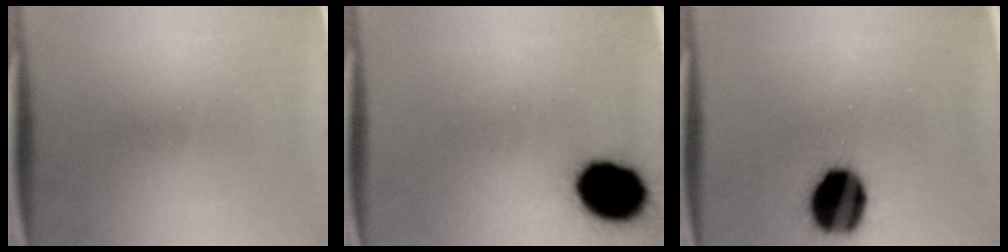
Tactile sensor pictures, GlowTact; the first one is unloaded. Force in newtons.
{"total": 14.4}
{"total": 15.7}